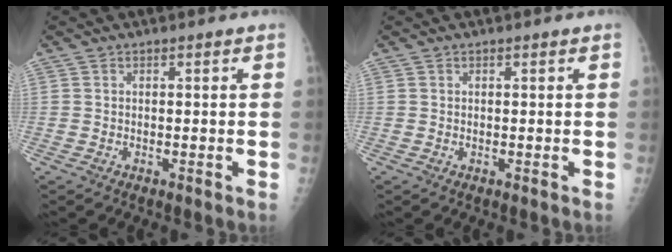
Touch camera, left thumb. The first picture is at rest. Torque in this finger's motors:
{"motor_torque": [-0.12, 0.17, 0.03, 0.00, 0.00]}